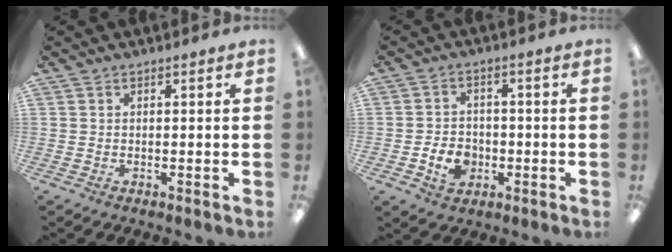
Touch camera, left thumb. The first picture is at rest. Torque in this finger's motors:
{"motor_torque": [-0.60, 0.77, -0.10, 0.15, 0.07]}